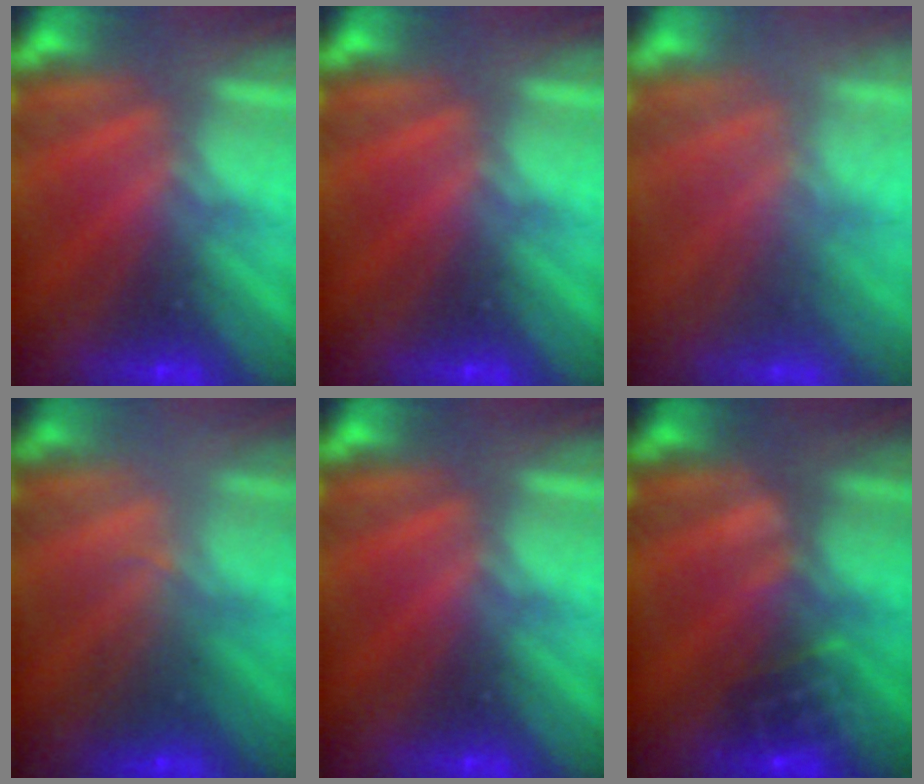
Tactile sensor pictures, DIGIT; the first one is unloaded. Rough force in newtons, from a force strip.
{"total": 0.0}
{"total": 2.2}
{"total": 2.1}
{"total": 0.0}
{"total": 2.8}